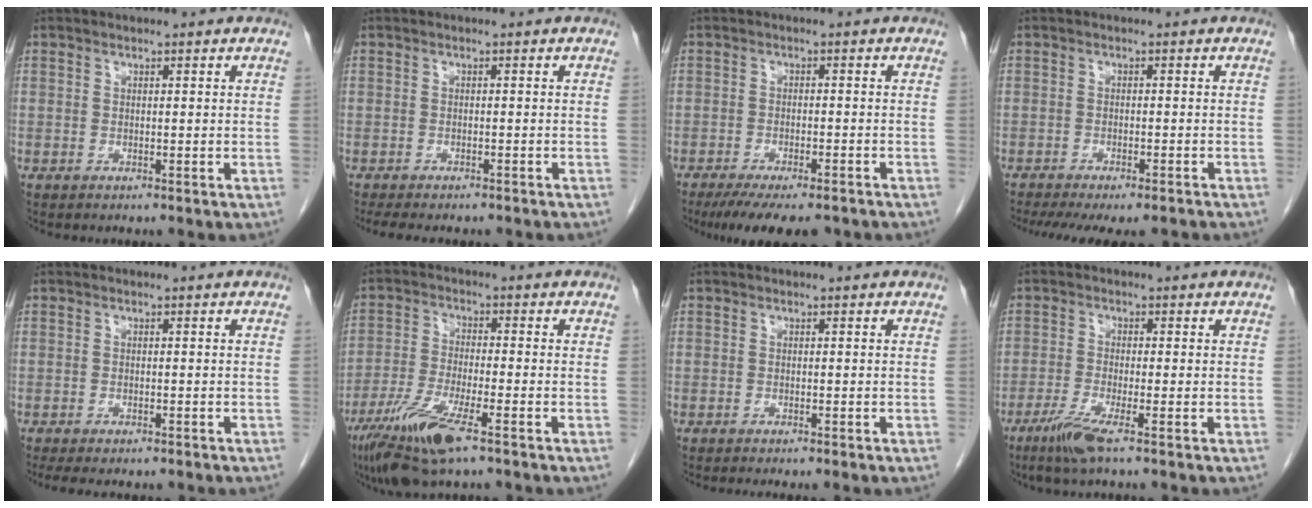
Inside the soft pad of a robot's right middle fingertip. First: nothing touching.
{"total": 9.4, "force": [-8.0, 2.4, 4.3], "torque": [-0.056, -0.006, -0.099]}
{"total": 11.3, "force": [-9.1, 2.7, 6.1], "torque": [-0.086, -0.015, -0.130]}
{"total": 13.1, "force": [-11.1, 3.2, 6.3], "torque": [-0.122, -0.016, -0.146]}
{"total": 7.6, "force": [-6.4, 2.0, 3.7], "torque": [-0.047, -0.004, -0.081]}
{"total": 10.1, "force": [-6.2, 1.3, 8.0], "torque": [-0.165, -0.026, -0.112]}
{"total": 2.7, "force": [-2.3, 0.0, 1.5], "torque": [-0.016, -0.003, -0.028]}
{"total": 4.6, "force": [-2.9, -0.2, 3.5], "torque": [-0.075, -0.014, -0.063]}